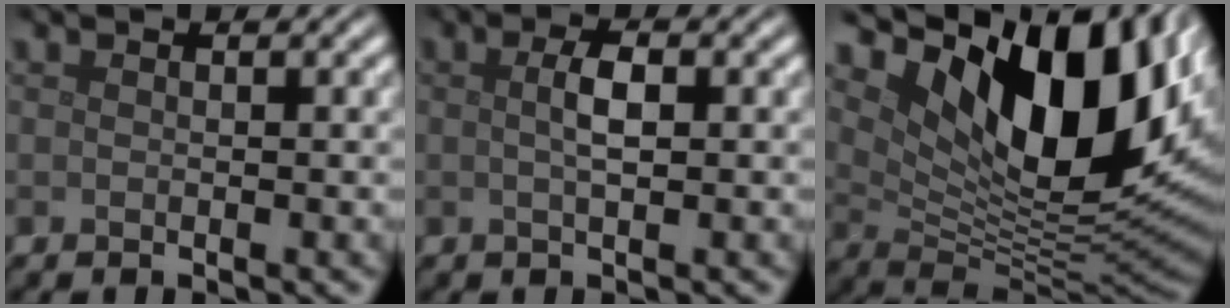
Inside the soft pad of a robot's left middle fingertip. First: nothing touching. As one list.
[{"total": 2.0, "force": [0.3, 0.6, 1.9], "torque": [-0.035, 0.005, 0.002]}, {"total": 14.6, "force": [6.1, 6.8, 11.4], "torque": [-0.184, -0.003, 0.112]}]